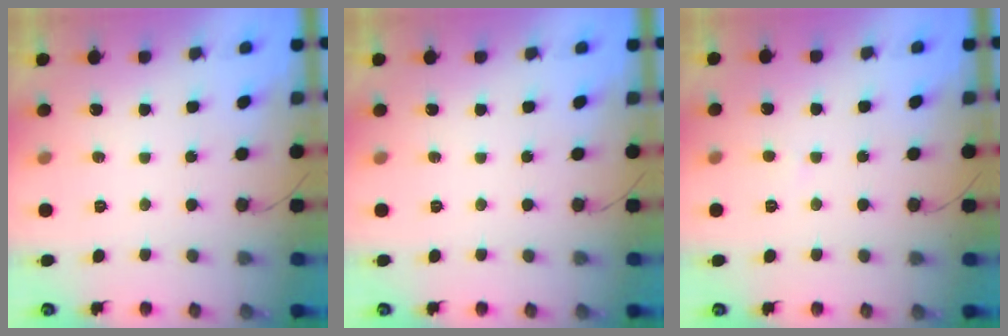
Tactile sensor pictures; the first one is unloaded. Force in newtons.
{"total": 0.0}
{"total": 1.8, "press": 1.8, "slide": 0.2}